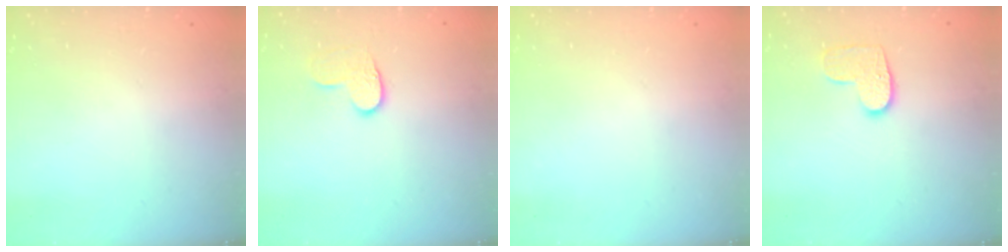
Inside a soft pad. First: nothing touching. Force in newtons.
{"total": 6.9, "press": 6.8, "slide": 0.6}
{"total": 0.0}
{"total": 8.4, "press": 8.4, "slide": 0.4}